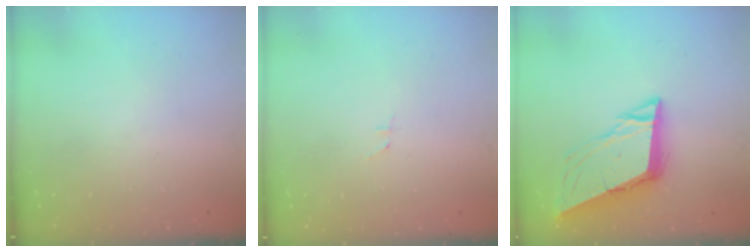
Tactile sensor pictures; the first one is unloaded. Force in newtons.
{"total": 4.5, "press": 3.7, "slide": 2.5}
{"total": 10.3, "press": 9.9, "slide": 2.9}